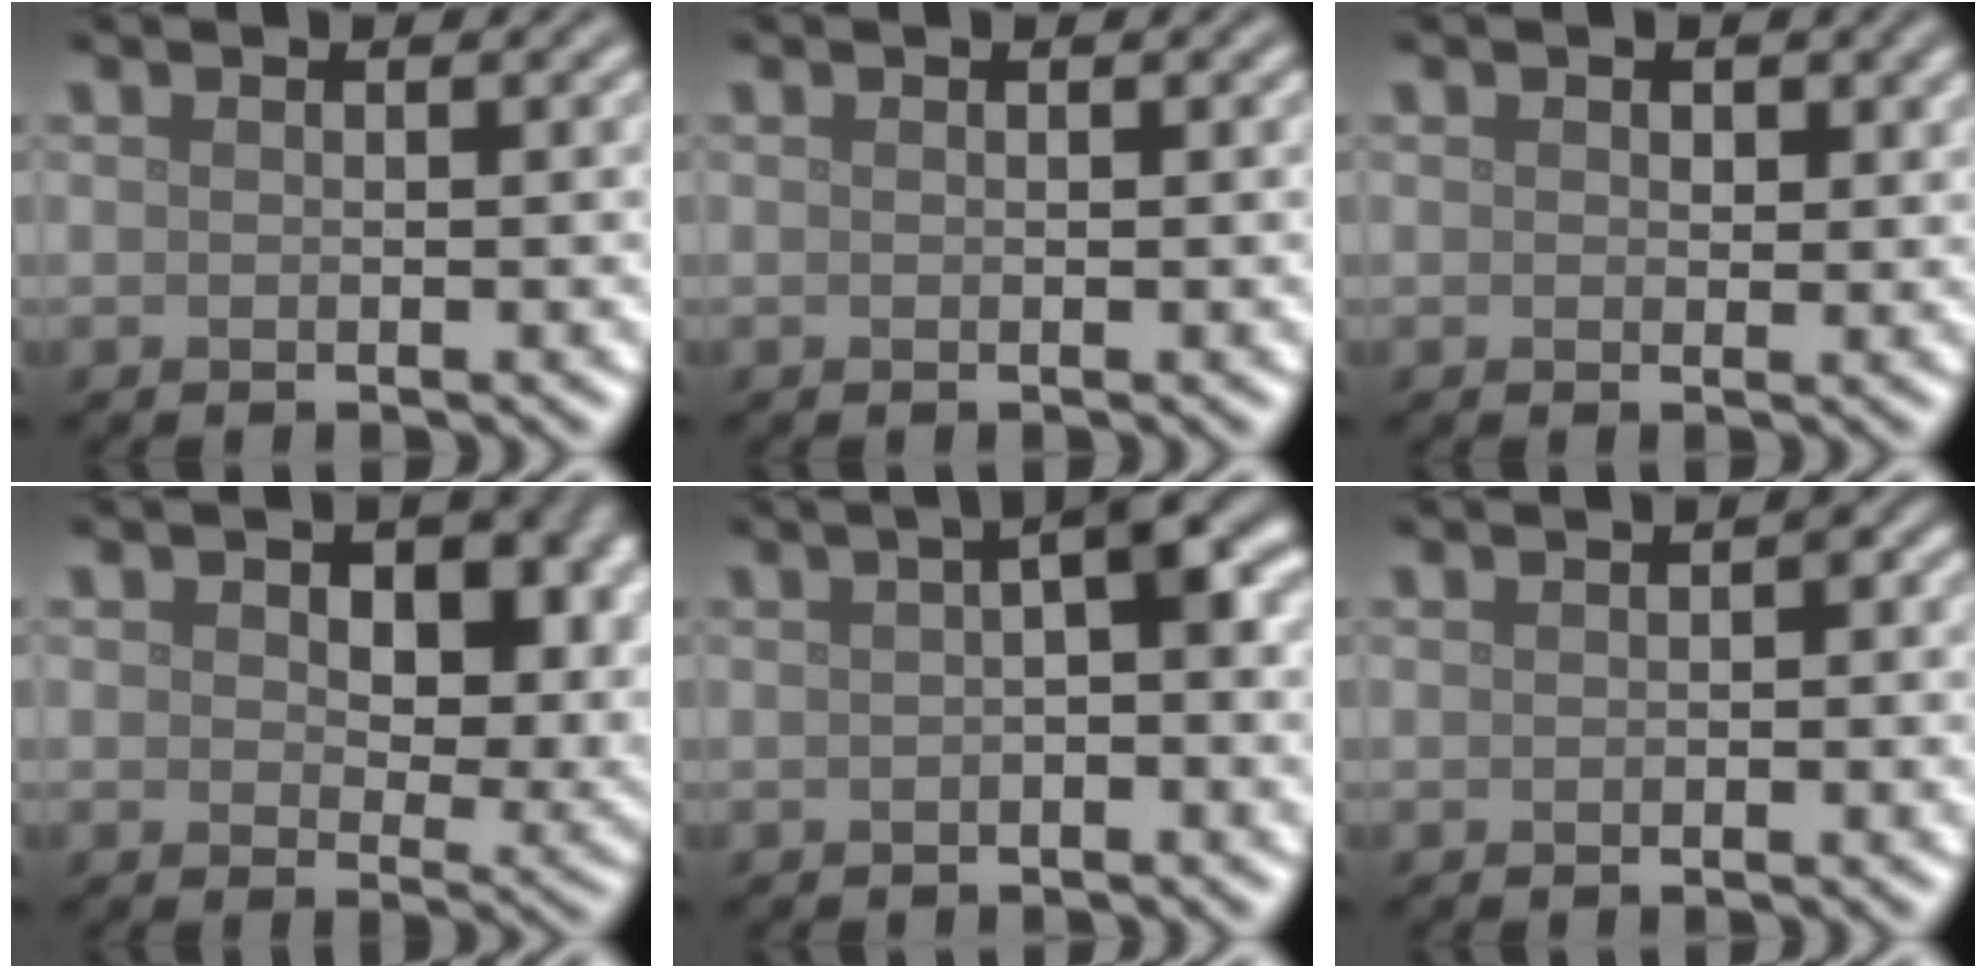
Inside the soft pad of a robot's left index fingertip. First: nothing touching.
{"total": 0.0}
{"total": 1.1, "force": [0.5, 0.8, 0.5], "torque": [-0.005, -0.003, 0.006]}
{"total": 8.9, "force": [2.4, 5.5, 6.6], "torque": [-0.081, -0.015, 0.035]}
{"total": 3.6, "force": [0.4, 0.8, 3.5], "torque": [-0.049, 0.016, 0.002]}
{"total": 1.2, "force": [0.0, 0.7, 1.0], "torque": [-0.011, 0.001, 0.000]}